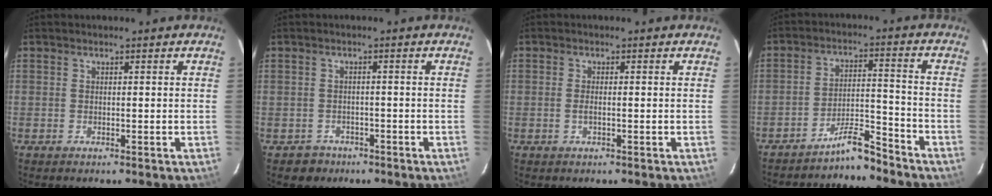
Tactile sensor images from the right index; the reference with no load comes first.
{"total": 3.6, "force": [-2.0, 3.0, -0.2], "torque": [-0.005, 0.014, -0.027]}
{"total": 1.5, "force": [-0.3, 0.3, 1.4], "torque": [-0.029, 0.000, -0.006]}
{"total": 6.5, "force": [-6.3, 0.3, 1.8], "torque": [-0.042, 0.024, -0.110]}